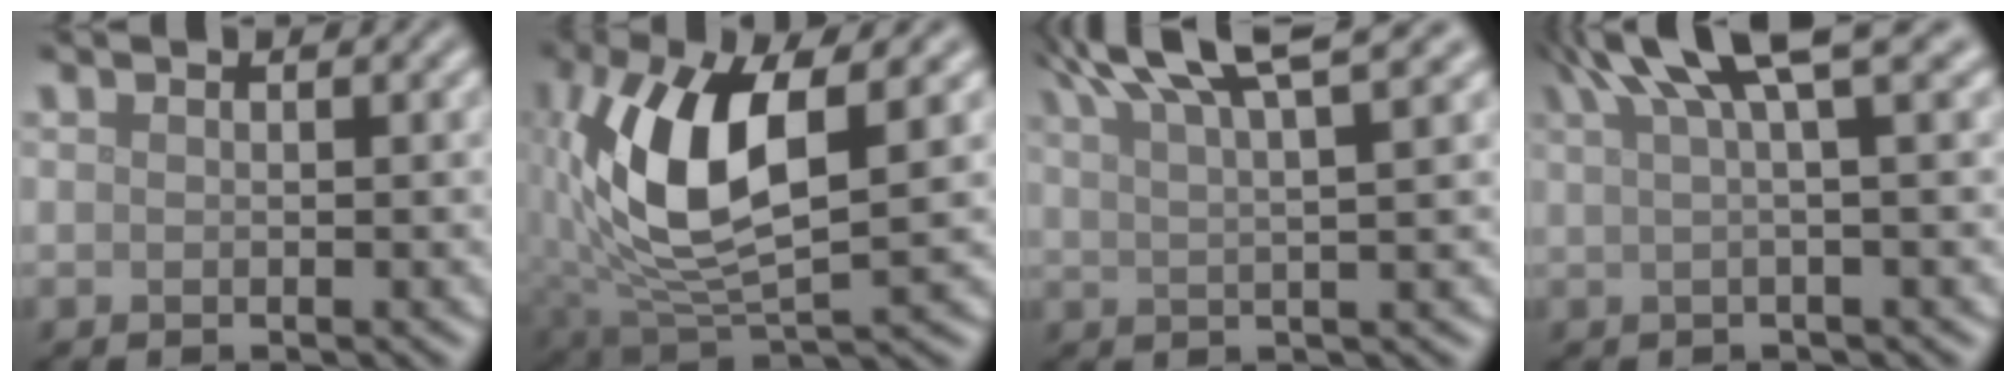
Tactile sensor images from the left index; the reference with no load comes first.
{"total": 10.2, "force": [1.4, 4.1, 9.2], "torque": [-0.192, 0.001, 0.026]}
{"total": 8.0, "force": [5.5, 1.8, 5.5], "torque": [-0.068, 0.031, 0.064]}
{"total": 6.9, "force": [3.6, 1.3, 5.7], "torque": [-0.069, 0.021, 0.057]}